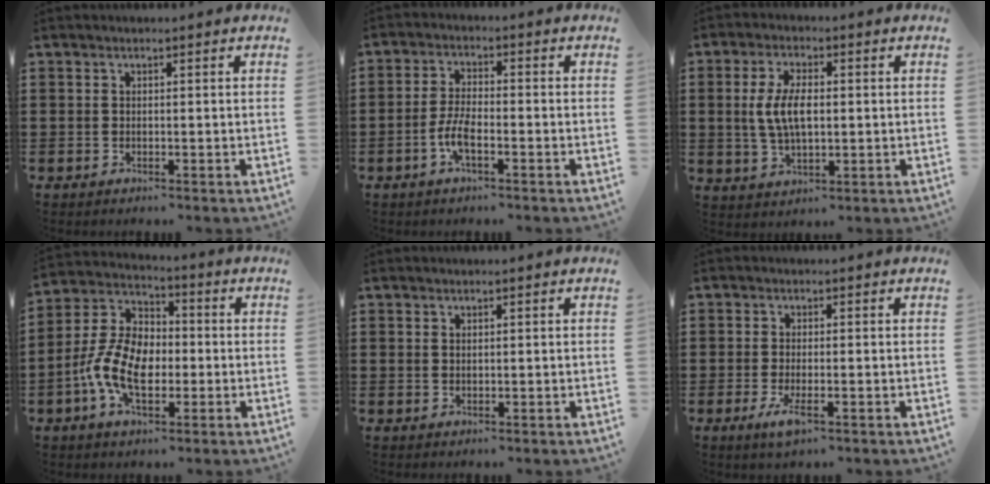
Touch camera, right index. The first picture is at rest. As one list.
[{"total": 4.7, "force": [-2.0, 1.3, 4.1], "torque": [-0.097, -0.007, -0.043]}, {"total": 6.9, "force": [0.3, 3.1, 6.1], "torque": [-0.131, 0.006, 0.001]}, {"total": 10.0, "force": [-2.6, 6.1, 7.4], "torque": [-0.179, 0.005, -0.054]}, {"total": 0.6, "force": [0.4, 0.4, 0.2], "torque": [-0.005, 0.002, 0.008]}, {"total": 3.1, "force": [-1.4, 0.4, 2.7], "torque": [-0.065, -0.018, -0.027]}]